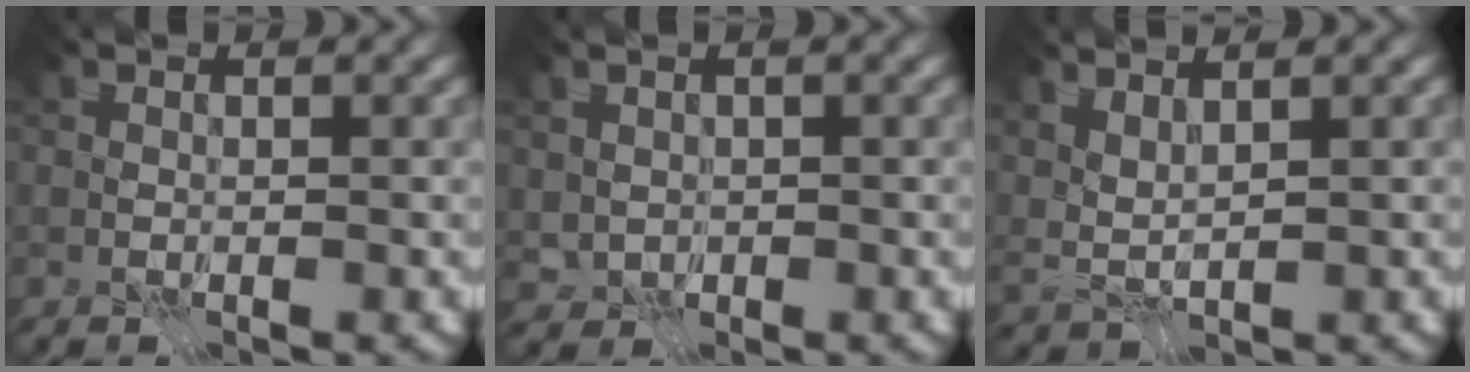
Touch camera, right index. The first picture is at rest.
{"total": 1.0, "force": [0.3, 0.9, 0.0], "torque": [-0.005, -0.003, 0.010]}
{"total": 2.3, "force": [2.0, 0.1, 1.1], "torque": [-0.029, -0.001, 0.041]}